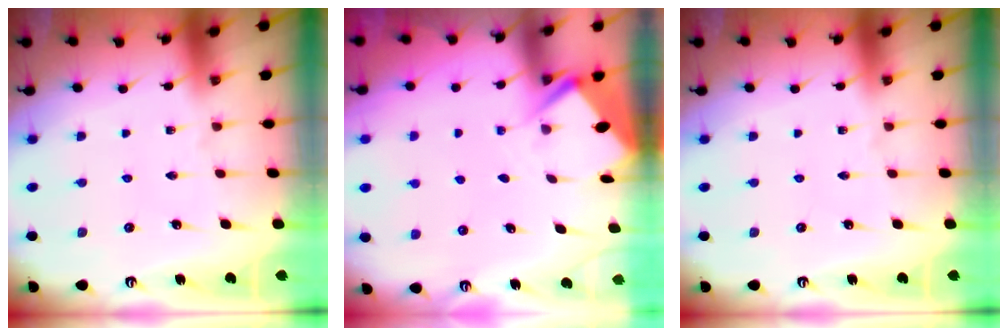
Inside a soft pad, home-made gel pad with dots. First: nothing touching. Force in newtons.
{"total": 3.0, "press": 2.9, "slide": 0.4}
{"total": 0.0}